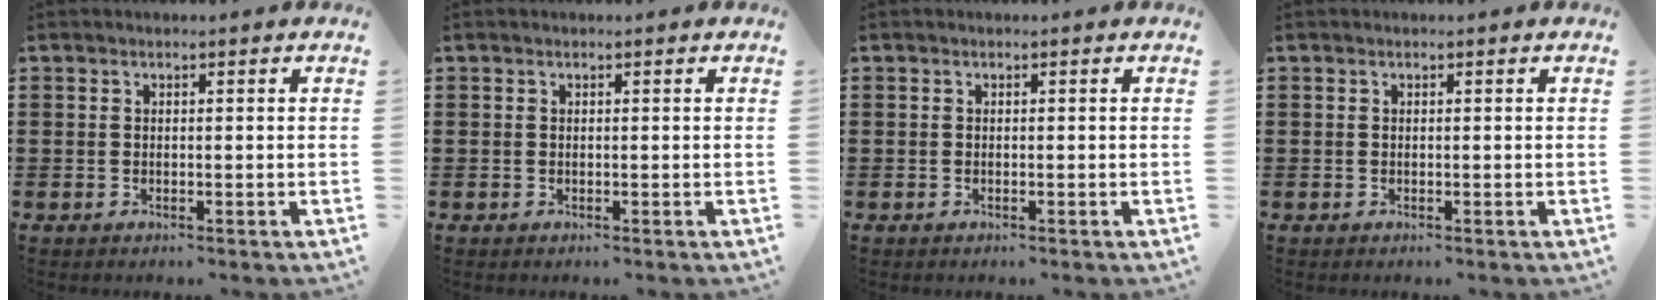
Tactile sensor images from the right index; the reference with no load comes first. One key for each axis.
{"total": 0.0}
{"total": 0.0}
{"total": 0.0}